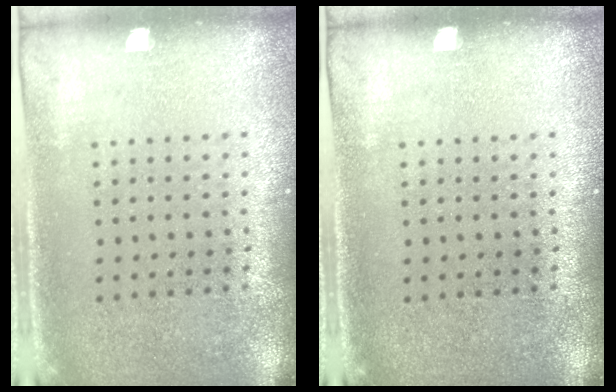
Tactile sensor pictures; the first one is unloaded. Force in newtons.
{"total": 0.0}